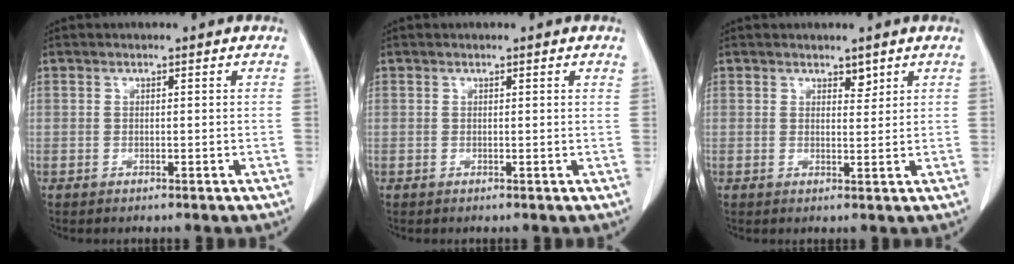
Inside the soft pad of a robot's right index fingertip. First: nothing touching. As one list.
[{"total": 0.7, "force": [0.4, 0.0, 0.5], "torque": [-0.007, 0.002, 0.004]}, {"total": 1.6, "force": [1.2, 0.7, 0.7], "torque": [-0.008, -0.005, 0.018]}]